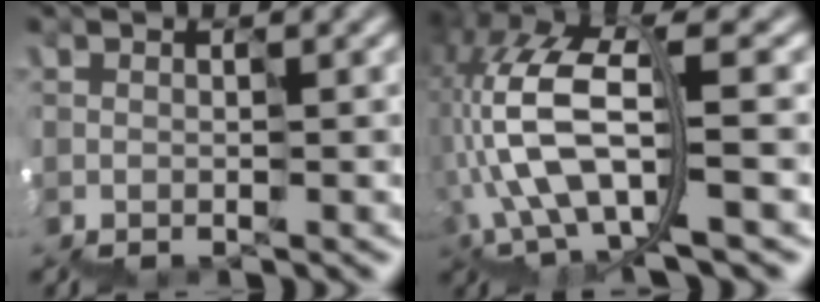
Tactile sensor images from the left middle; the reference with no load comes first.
{"total": 8.5, "force": [-1.8, 3.8, 7.4], "torque": [-0.175, 0.021, -0.038]}